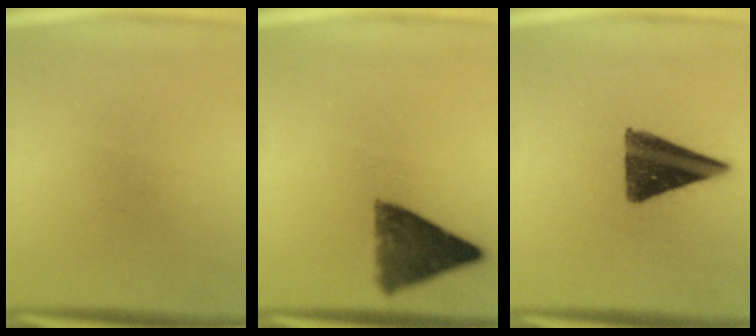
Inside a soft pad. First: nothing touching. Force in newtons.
{"total": 9.5}
{"total": 13.2}